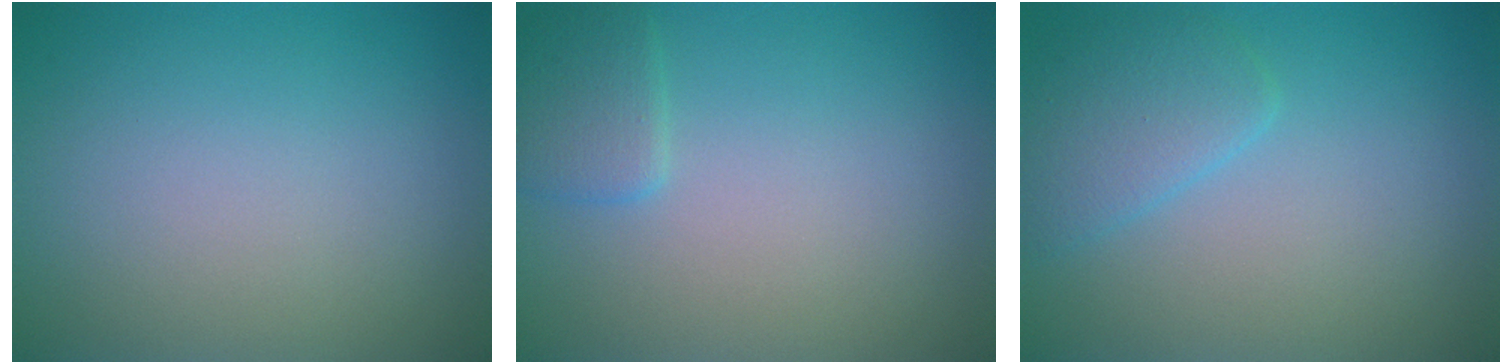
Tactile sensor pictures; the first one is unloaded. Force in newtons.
{"total": 1.8, "press": 1.8, "slide": 0.1}
{"total": 2.8, "press": 2.8, "slide": 0.2}